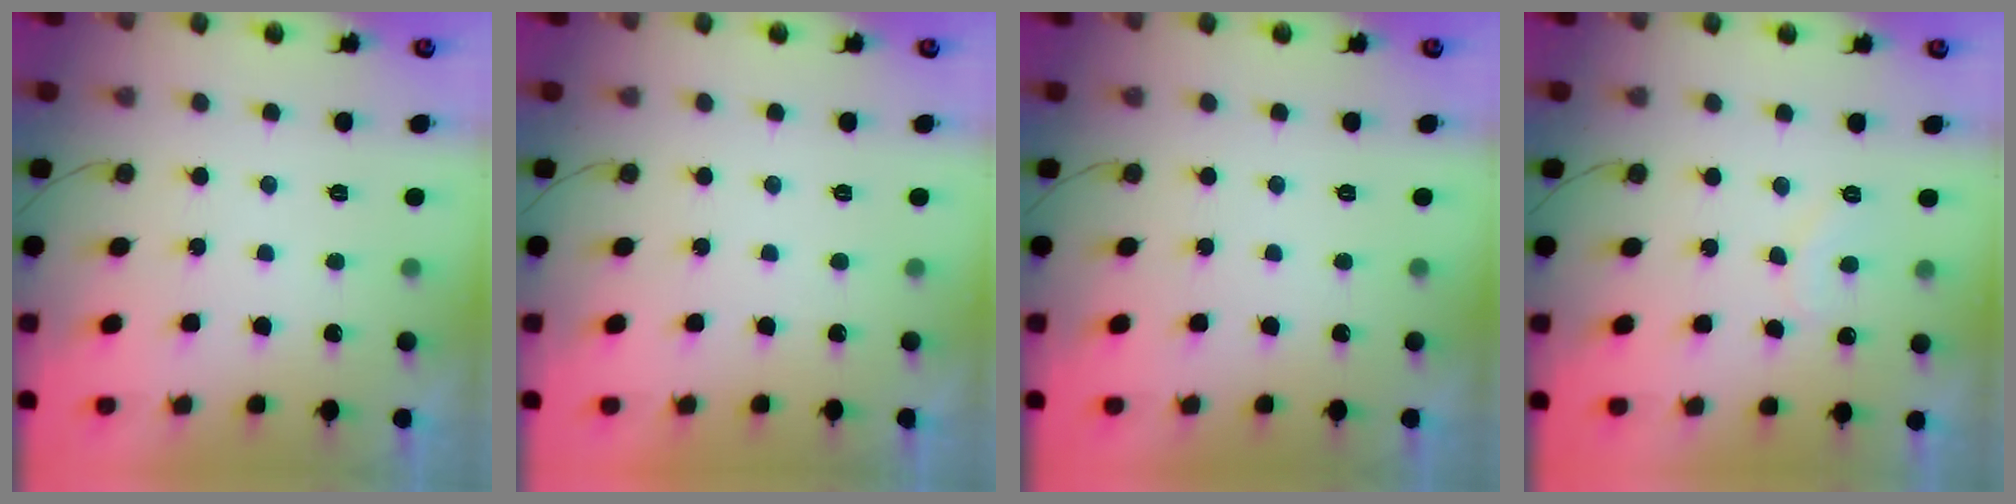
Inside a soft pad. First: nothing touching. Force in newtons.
{"total": 1.8, "press": 1.8, "slide": 0.0}
{"total": 0.0}
{"total": 7.1, "press": 7.0, "slide": 0.5}